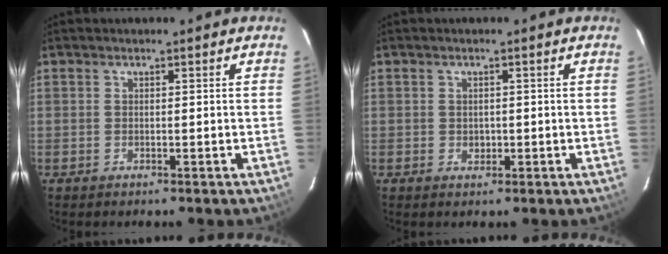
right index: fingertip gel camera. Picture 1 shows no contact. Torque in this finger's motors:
{"motor_torque": [0.08, 0.03, 0.09, 0.01]}